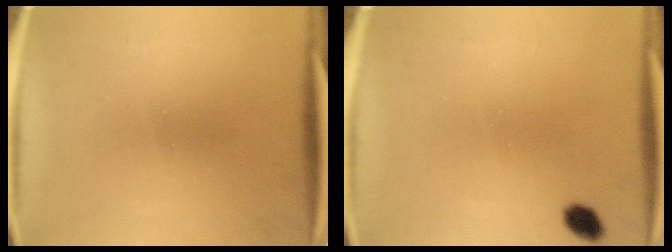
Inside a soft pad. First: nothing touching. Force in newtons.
{"total": 2.5}